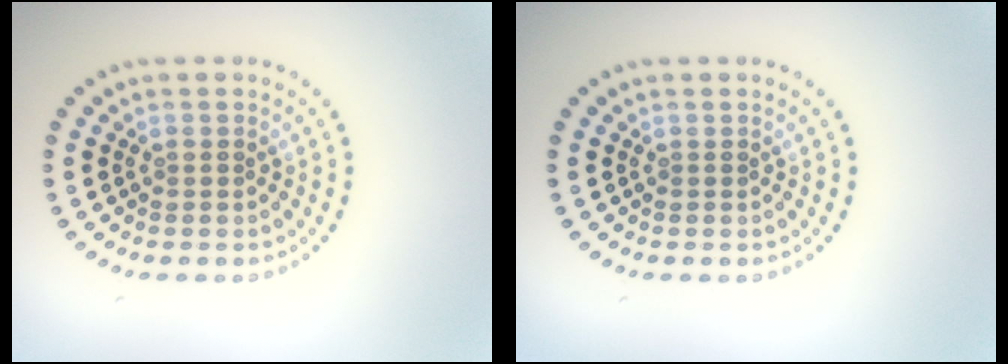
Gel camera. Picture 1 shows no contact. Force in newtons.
{"total": 0.0}